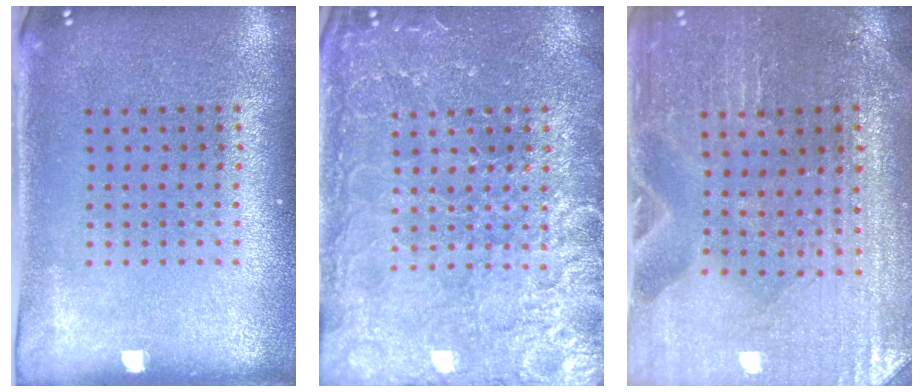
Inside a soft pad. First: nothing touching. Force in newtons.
{"total": 4.1, "press": 4.0, "slide": 0.4}
{"total": 1.2, "press": 1.2, "slide": 0.0}